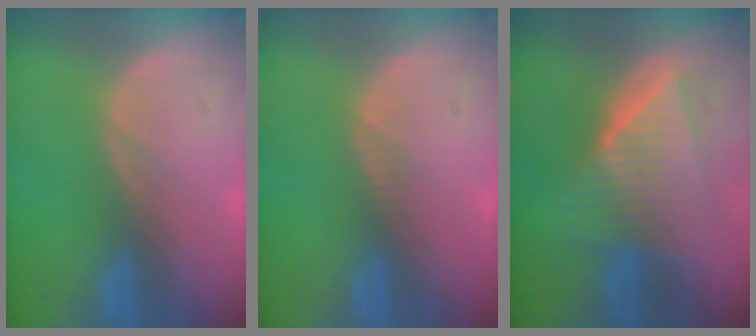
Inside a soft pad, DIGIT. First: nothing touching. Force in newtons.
{"total": 0.7, "press": 0.6, "slide": 0.4}
{"total": 8.8, "press": 8.8, "slide": 0.5}